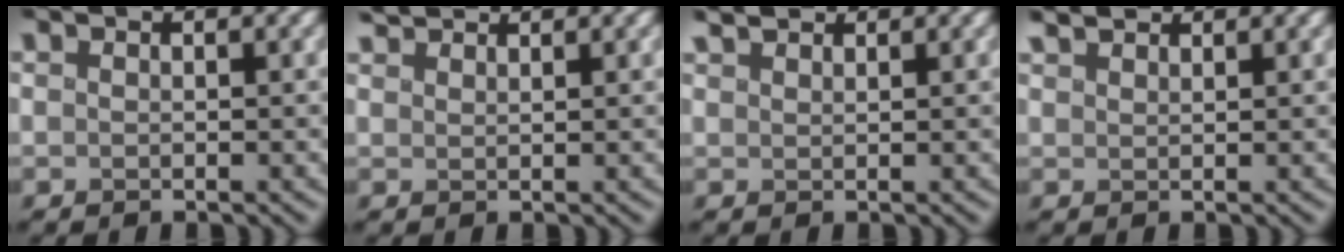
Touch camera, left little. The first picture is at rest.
{"total": 2.5, "force": [2.4, 0.5, 0.7], "torque": [-0.012, 0.010, 0.033]}
{"total": 2.8, "force": [2.5, 0.9, 1.0], "torque": [-0.008, 0.020, 0.018]}
{"total": 3.2, "force": [2.8, 1.0, 1.2], "torque": [-0.012, 0.020, 0.024]}